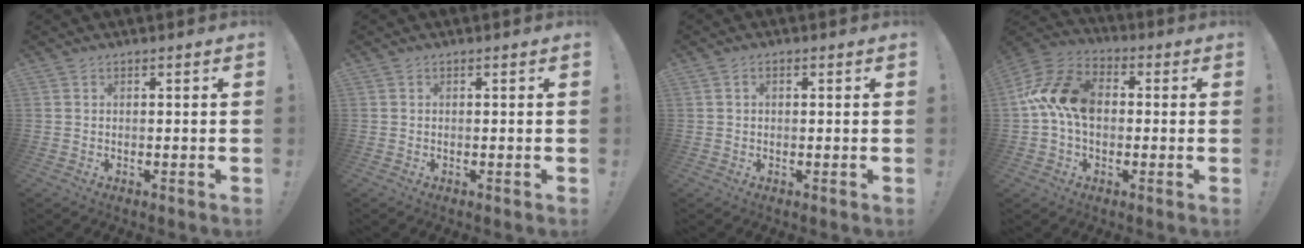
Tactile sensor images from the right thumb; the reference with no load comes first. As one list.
[{"total": 0.0}, {"total": 1.1, "force": [0.0, 0.8, 0.7], "torque": [-0.016, 0.004, 0.001]}, {"total": 16.0, "force": [0.7, 11.0, 11.5], "torque": [-0.211, 0.022, 0.014]}]